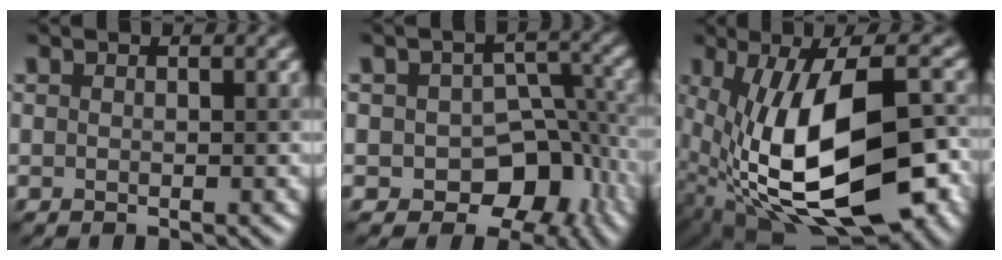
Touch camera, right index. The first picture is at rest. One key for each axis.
{"total": 7.9, "fx": -3.0, "fy": 5.5, "fz": 4.8, "tx": -0.054, "ty": -0.005, "tz": -0.045}
{"total": 17.1, "fx": -3.0, "fy": 7.9, "fz": 14.8, "tx": -0.248, "ty": -0.012, "tz": -0.036}